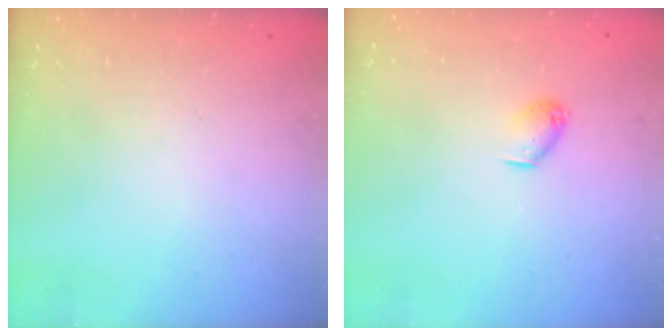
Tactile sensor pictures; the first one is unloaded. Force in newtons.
{"total": 5.9, "press": 5.9, "slide": 0.7}